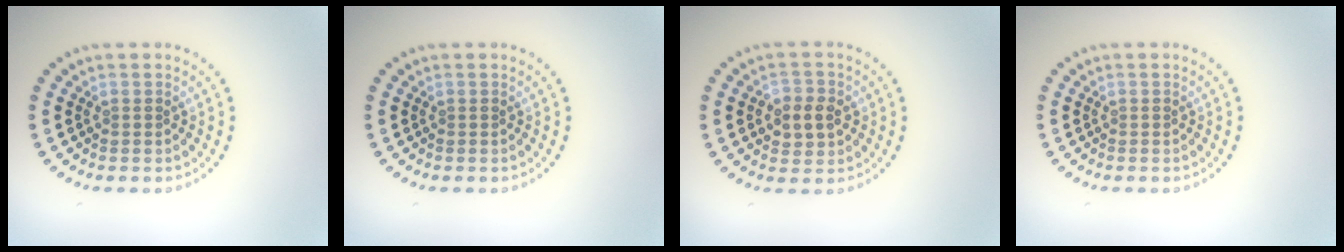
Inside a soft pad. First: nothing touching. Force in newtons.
{"total": 0.0}
{"total": 2.8, "press": 2.8, "slide": 0.4}
{"total": 0.0}